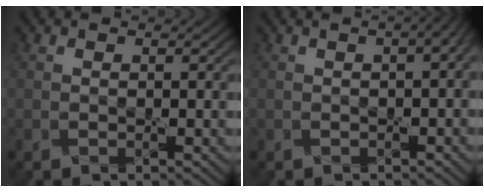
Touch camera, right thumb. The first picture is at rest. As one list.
[{"total": 4.6, "force": [0.5, 2.0, 4.1], "torque": [-0.041, 0.007, 0.005]}]